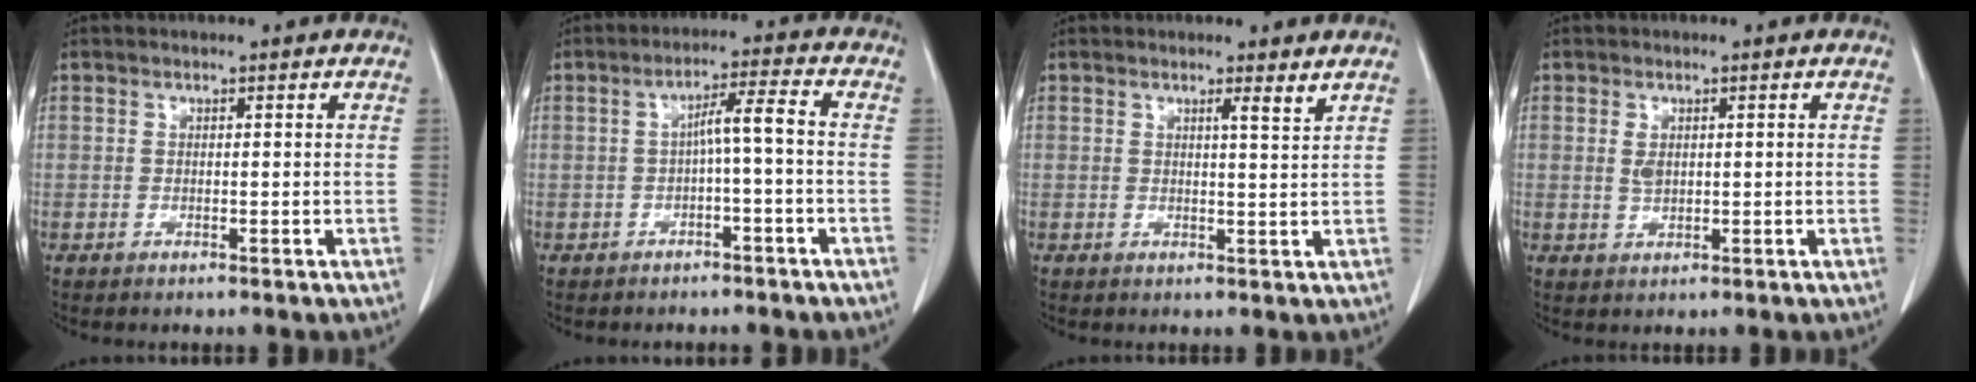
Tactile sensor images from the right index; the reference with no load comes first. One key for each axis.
{"total": 4.4, "fx": -0.8, "fy": 0.0, "fz": 4.3, "tx": -0.069, "ty": 0.019, "tz": -0.012}
{"total": 1.8, "fx": 1.3, "fy": -0.4, "fz": 1.1, "tx": -0.022, "ty": -0.009, "tz": 0.020}
{"total": 1.9, "fx": 0.4, "fy": 1.0, "fz": 1.5, "tx": -0.030, "ty": -0.002, "tz": 0.009}